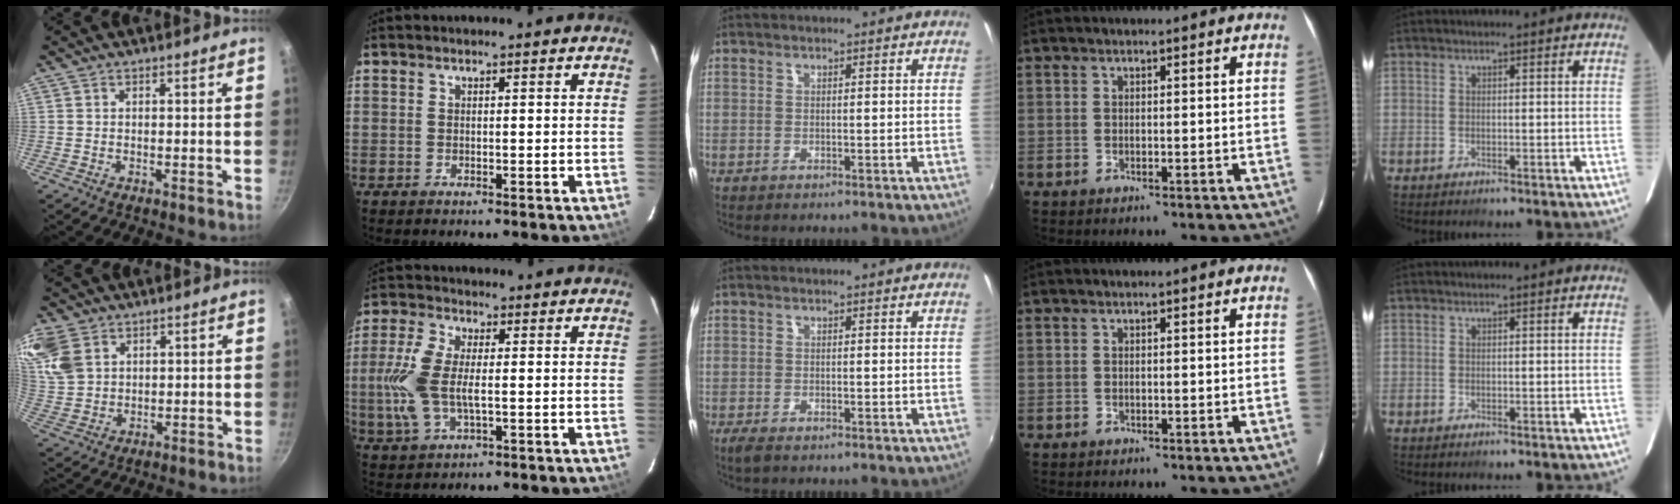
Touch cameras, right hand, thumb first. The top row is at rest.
{"thumb": {"total": 11.0, "force": [5.2, 7.7, 5.8], "torque": [-0.118, -0.006, 0.113]}, "index": {"total": 9.7, "force": [-0.8, 4.4, 8.6], "torque": [-0.198, 0.004, -0.016]}, "middle": {"total": 2.0, "force": [-1.2, 0.6, 1.4], "torque": [-0.029, -0.009, -0.021]}}